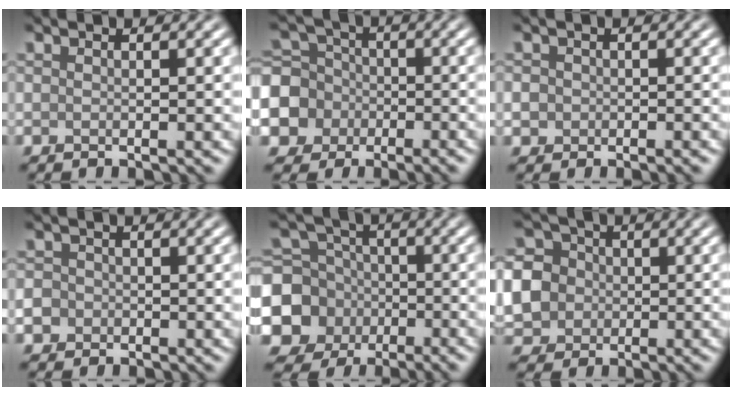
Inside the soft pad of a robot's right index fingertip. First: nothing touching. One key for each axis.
{"total": 8.8, "fx": -3.2, "fy": 7.9, "fz": 2.5, "tx": -0.071, "ty": -0.018, "tz": -0.084}
{"total": 1.8, "fx": -0.5, "fy": 1.6, "fz": 0.6, "tx": 0.000, "ty": -0.005, "tz": -0.006}
{"total": 4.6, "fx": -1.8, "fy": 4.1, "fz": 1.2, "tx": -0.015, "ty": -0.007, "tz": -0.055}
{"total": 9.5, "fx": -2.9, "fy": 8.6, "fz": 2.9, "tx": -0.073, "ty": -0.015, "tz": -0.084}
{"total": 9.3, "fx": -1.3, "fy": 8.5, "fz": 3.5, "tx": -0.096, "ty": 0.004, "tz": -0.051}